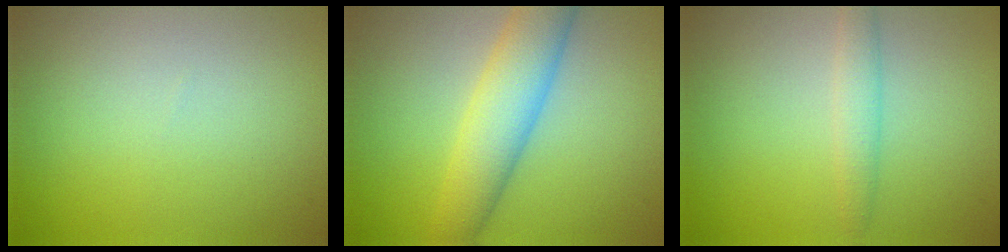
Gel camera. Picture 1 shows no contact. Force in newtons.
{"total": 5.9, "press": 5.8, "slide": 0.3}
{"total": 1.9, "press": 1.9, "slide": 0.2}